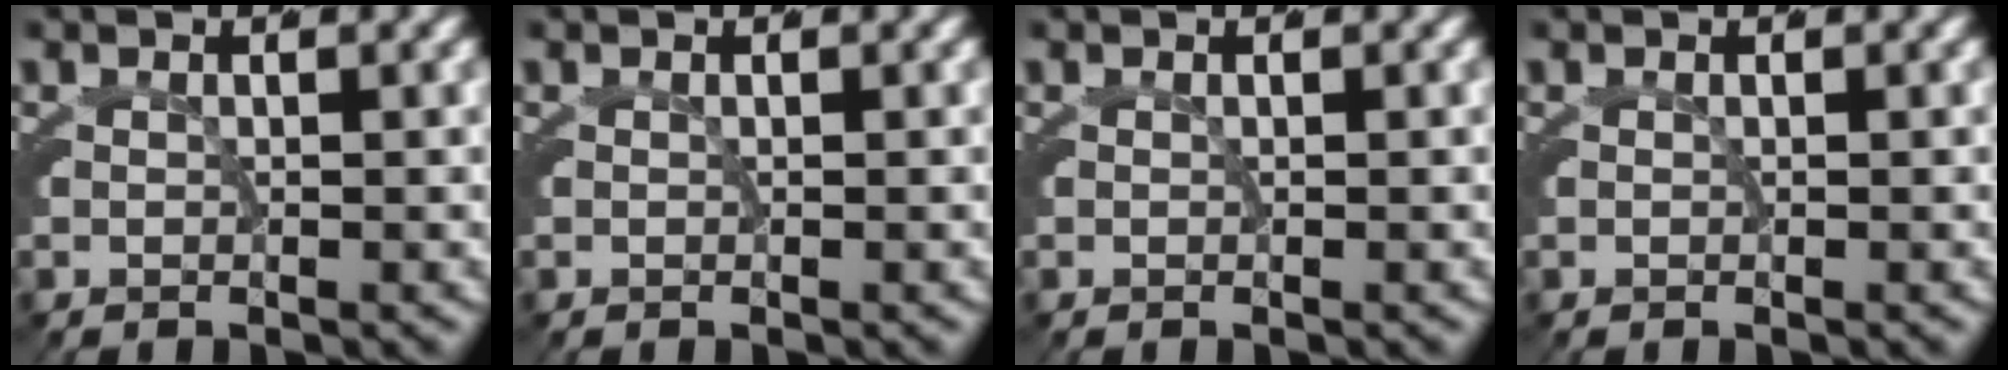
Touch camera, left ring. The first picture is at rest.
{"total": 0.0}
{"total": 0.0}
{"total": 0.0}